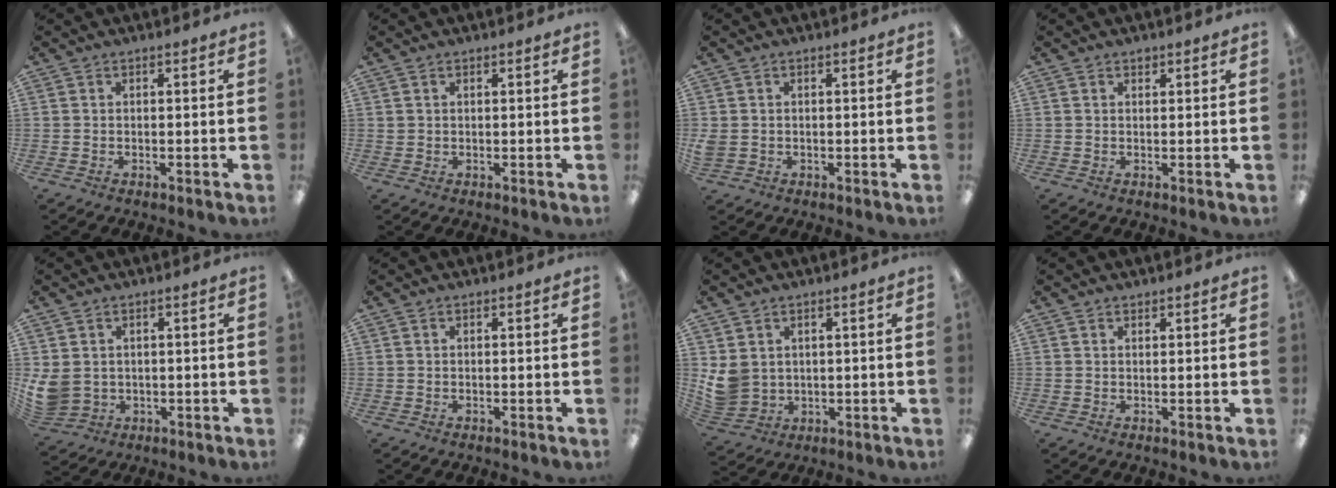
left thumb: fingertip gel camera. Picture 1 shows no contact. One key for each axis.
{"total": 0.8, "fx": 0.5, "fy": 0.6, "fz": 0.2, "tx": -0.004, "ty": 0.002, "tz": 0.010}
{"total": 2.2, "fx": 0.0, "fy": 1.9, "fz": 1.0, "tx": -0.017, "ty": 0.005, "tz": -0.002}
{"total": 0.9, "fx": 0.8, "fy": 0.4, "fz": 0.3, "tx": 0.002, "ty": -0.003, "tz": 0.012}
{"total": 5.5, "fx": 1.1, "fy": 4.9, "fz": 2.4, "tx": -0.077, "ty": -0.003, "tz": 0.023}
{"total": 0.0}
{"total": 6.1, "fx": 1.9, "fy": 5.3, "fz": 2.3, "tx": -0.057, "ty": -0.004, "tz": 0.040}
{"total": 0.9, "fx": 0.8, "fy": 0.3, "fz": 0.0, "tx": 0.001, "ty": 0.000, "tz": 0.016}